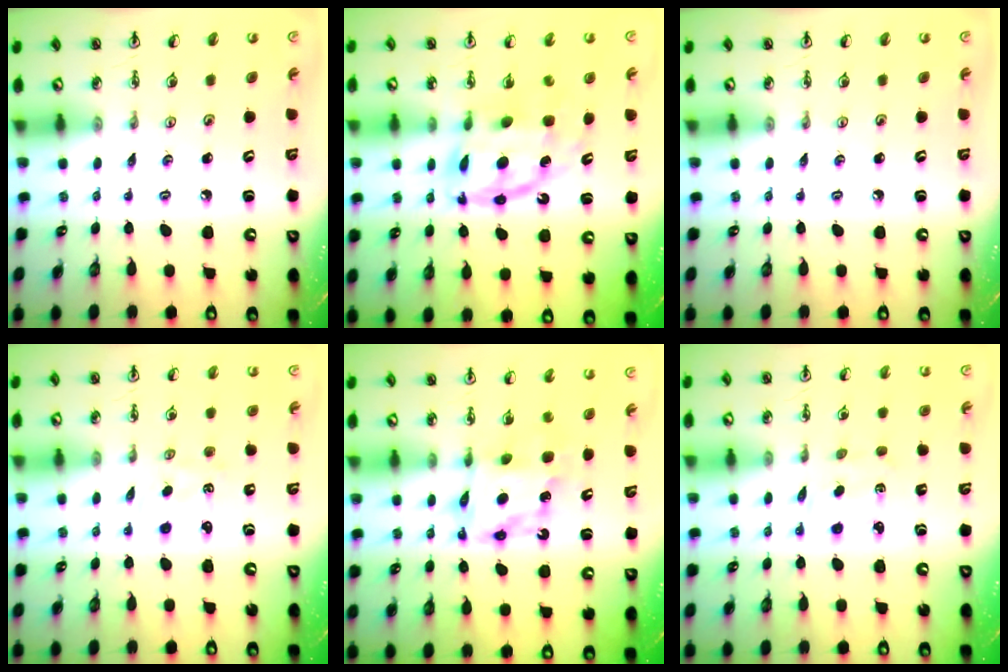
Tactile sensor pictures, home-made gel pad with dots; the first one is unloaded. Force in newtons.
{"total": 11.3, "press": 11.2, "slide": 1.6}
{"total": 0.0}
{"total": 1.2, "press": 1.1, "slide": 0.2}
{"total": 7.5, "press": 7.4, "slide": 0.6}
{"total": 2.1, "press": 2.0, "slide": 0.6}